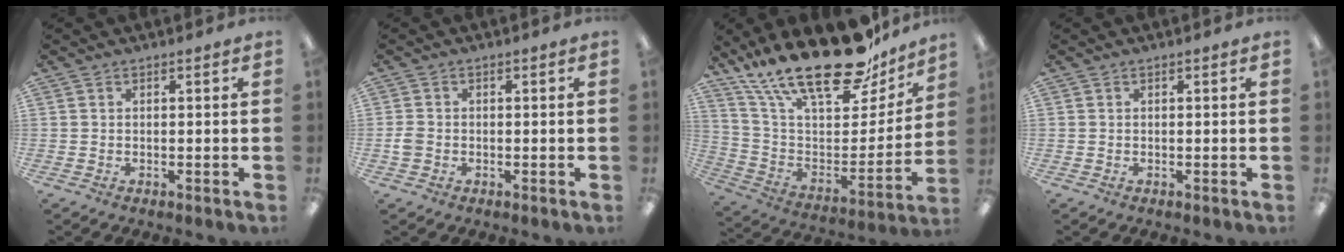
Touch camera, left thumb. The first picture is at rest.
{"total": 2.1, "force": [-0.5, 1.7, 1.1], "torque": [-0.018, 0.005, -0.010]}
{"total": 26.2, "force": [20.0, 9.2, 14.2], "torque": [-0.232, -0.136, 0.344]}
{"total": 0.0}